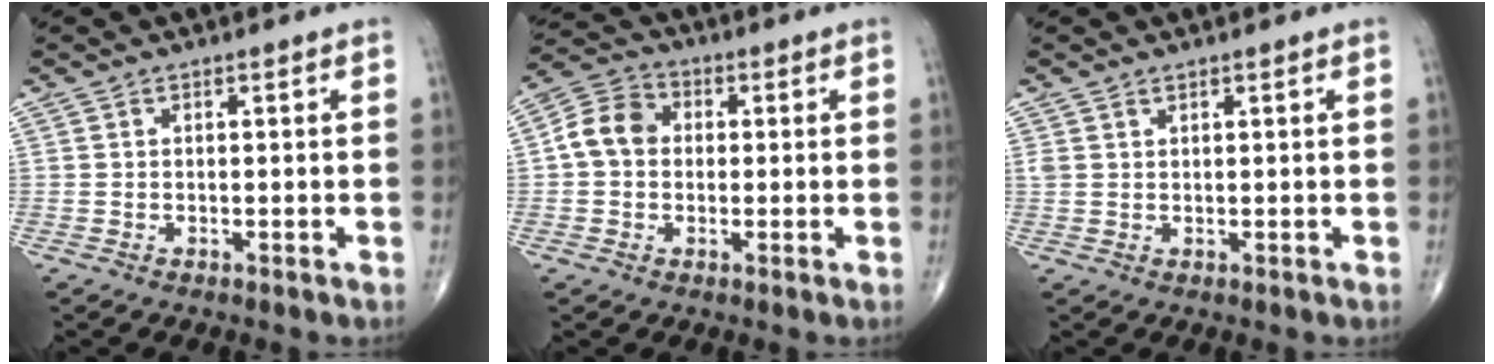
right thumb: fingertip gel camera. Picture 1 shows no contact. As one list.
[{"total": 7.7, "force": [0.3, 6.3, 4.4], "torque": [-0.071, 0.023, -0.008]}, {"total": 1.2, "force": [0.8, 0.7, 0.5], "torque": [-0.005, 0.001, 0.016]}]